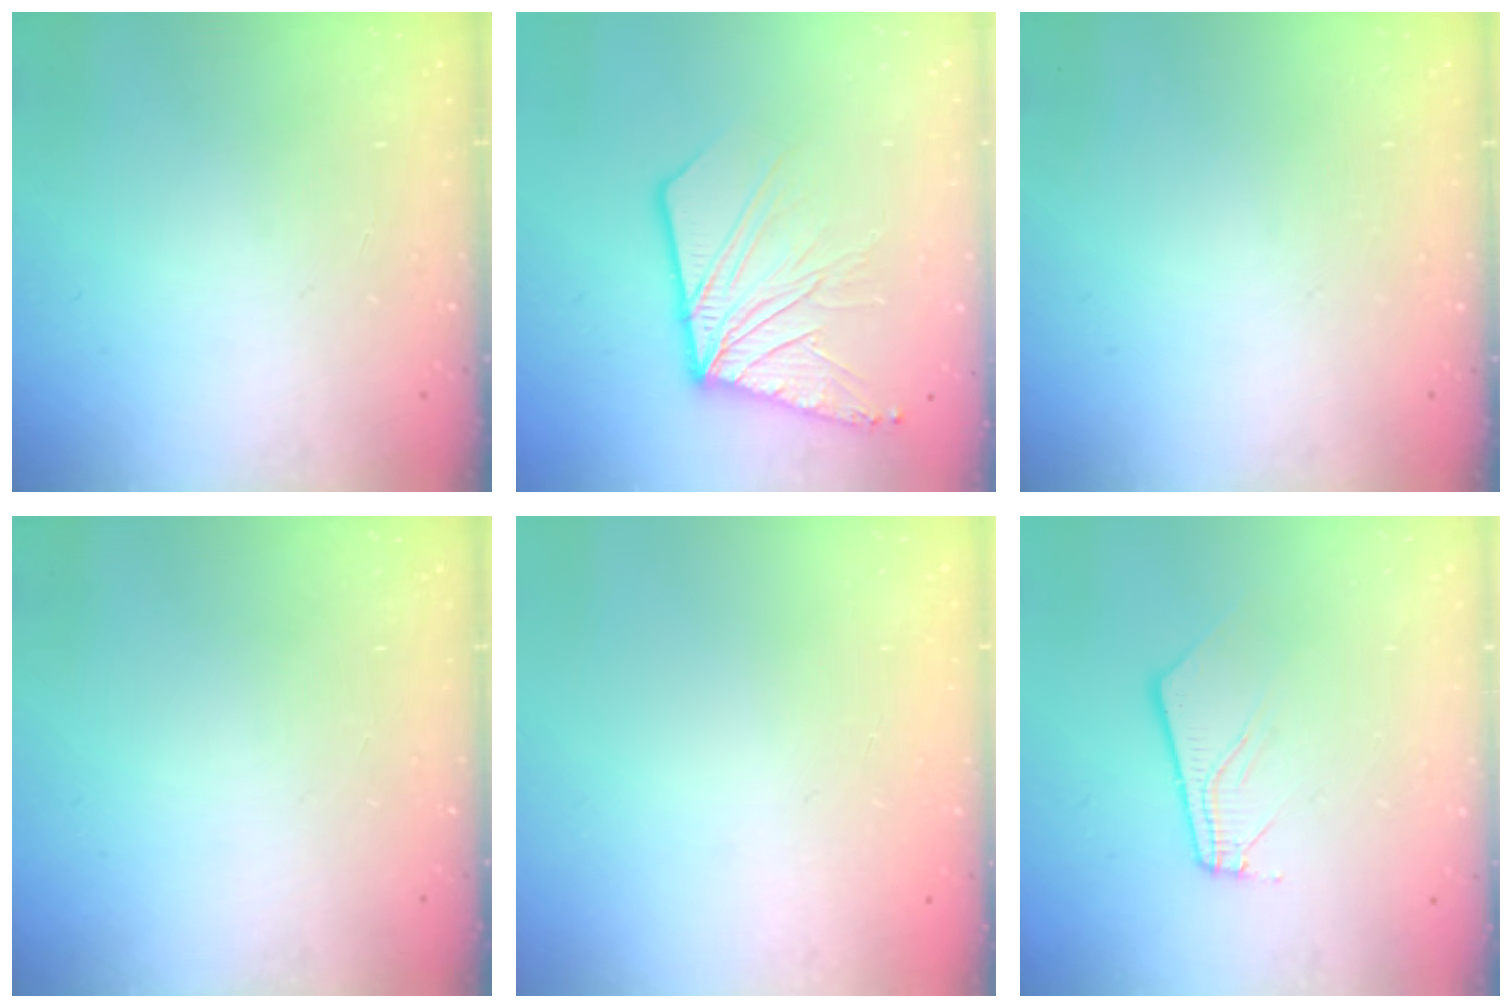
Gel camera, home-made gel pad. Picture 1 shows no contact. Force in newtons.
{"total": 14.4, "press": 14.4, "slide": 1.5}
{"total": 0.0}
{"total": 0.0}
{"total": 0.7, "press": 0.3, "slide": 0.7}
{"total": 3.8, "press": 3.8, "slide": 0.3}